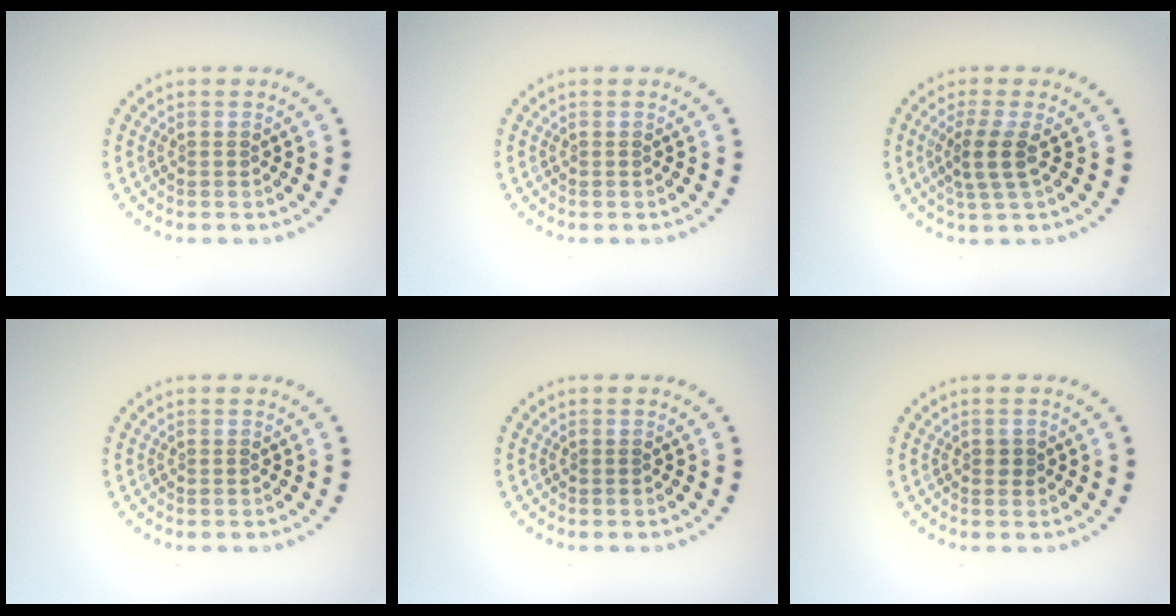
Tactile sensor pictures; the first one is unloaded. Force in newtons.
{"total": 0.0}
{"total": 2.6, "press": 2.1, "slide": 1.6}
{"total": 0.0}
{"total": 0.0}
{"total": 0.9, "press": 0.9, "slide": 0.1}